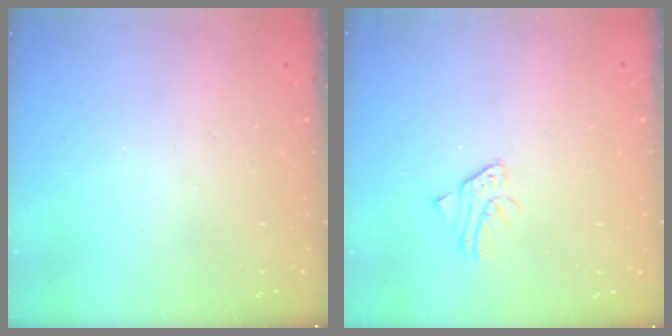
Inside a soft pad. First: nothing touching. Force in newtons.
{"total": 1.3, "press": 1.3, "slide": 0.1}